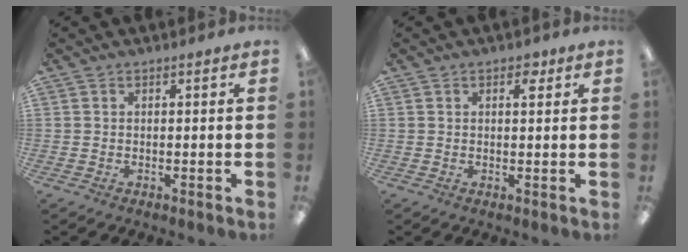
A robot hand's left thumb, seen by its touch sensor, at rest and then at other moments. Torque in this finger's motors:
{"motor_torque": [-0.15, 0.09, -0.11, -0.11, 0.00]}